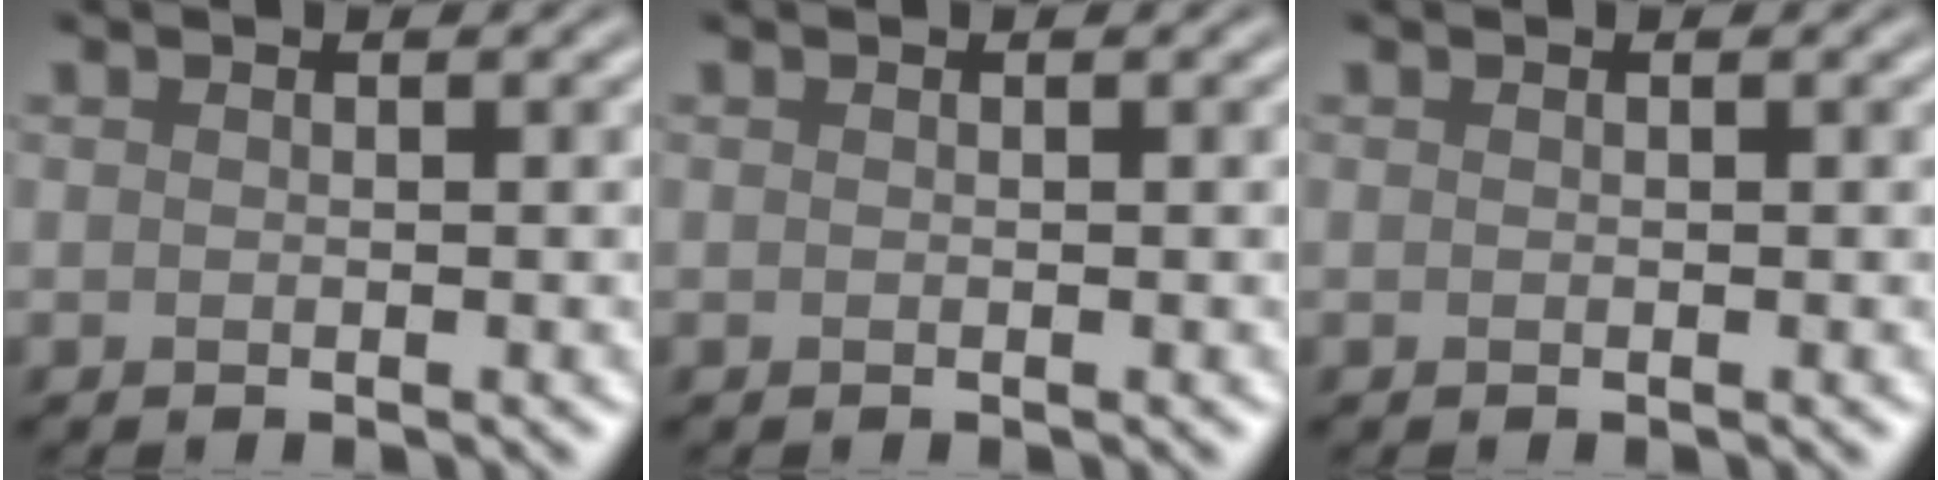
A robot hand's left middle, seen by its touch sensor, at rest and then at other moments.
{"total": 0.0}
{"total": 0.0}